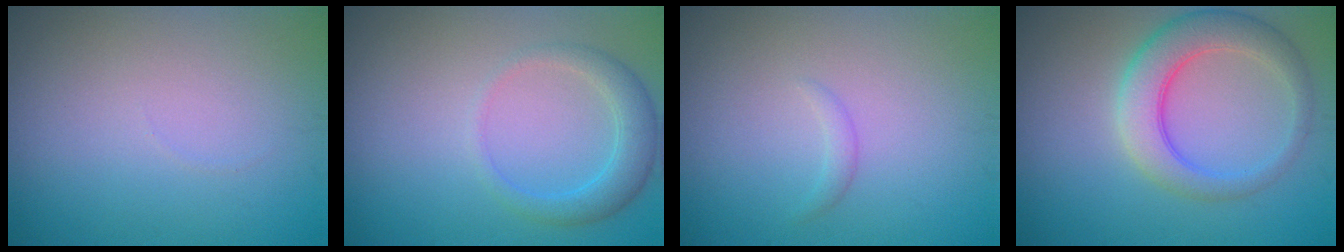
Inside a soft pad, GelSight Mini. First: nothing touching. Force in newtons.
{"total": 2.9, "press": 2.9, "slide": 0.1}
{"total": 0.8, "press": 0.8, "slide": 0.1}
{"total": 5.3, "press": 5.3, "slide": 0.4}